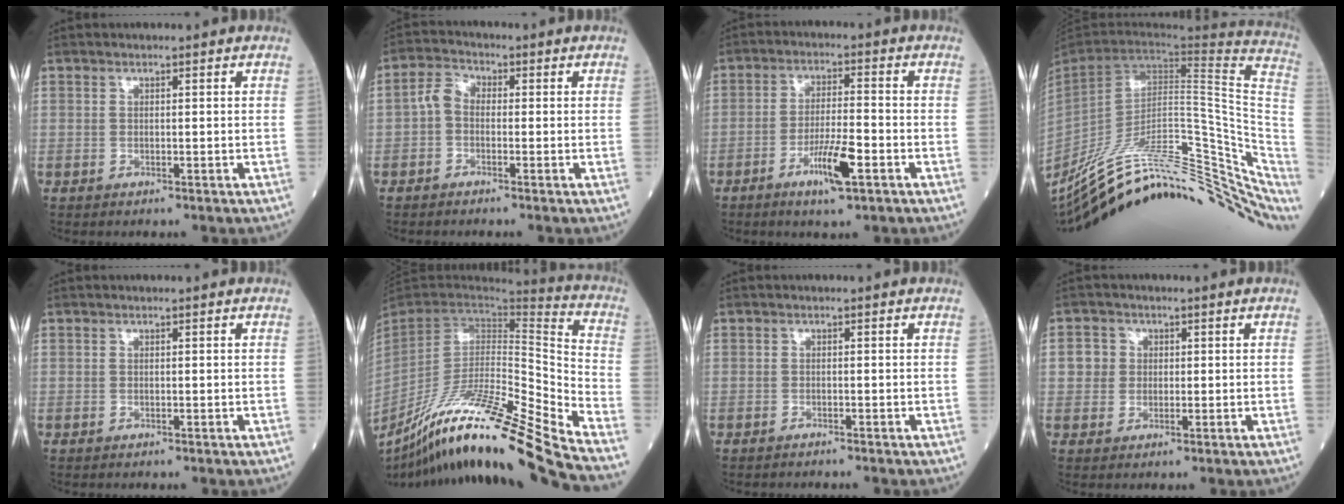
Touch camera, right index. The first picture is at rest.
{"total": 3.1, "force": [-0.7, 2.0, 2.2], "torque": [-0.043, 0.008, -0.026]}
{"total": 6.9, "force": [-3.4, 0.8, 5.9], "torque": [-0.114, -0.006, -0.059]}
{"total": 34.6, "force": [-24.5, 9.6, 22.4], "torque": [-0.277, -0.015, -0.351]}
{"total": 0.0}
{"total": 27.7, "force": [-21.6, -1.1, 17.3], "torque": [-0.261, -0.055, -0.375]}
{"total": 1.1, "force": [-1.0, -0.1, 0.3], "torque": [-0.005, 0.000, -0.014]}
{"total": 3.0, "force": [0.4, 2.9, 0.6], "torque": [-0.006, 0.009, 0.005]}